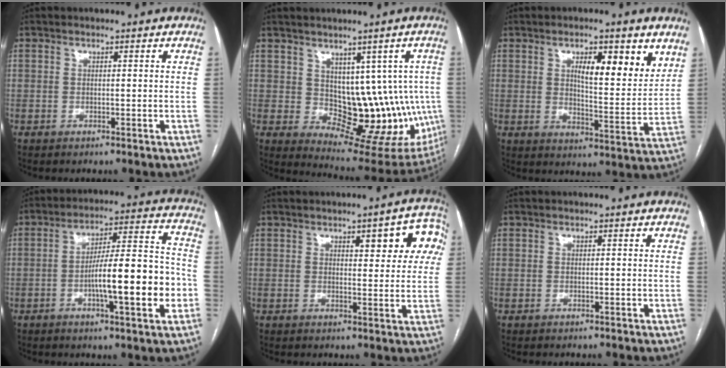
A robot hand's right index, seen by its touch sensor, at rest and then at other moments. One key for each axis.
{"total": 12.8, "fx": 0.7, "fy": 8.1, "fz": 9.9, "tx": -0.098, "ty": 0.015, "tz": 0.033}
{"total": 10.4, "fx": 5.1, "fy": 2.6, "fz": 8.7, "tx": -0.126, "ty": -0.004, "tz": 0.079}
{"total": 15.3, "fx": -3.8, "fy": 2.1, "fz": 14.7, "tx": -0.229, "ty": 0.016, "tz": -0.057}
{"total": 8.6, "fx": 3.3, "fy": 2.8, "fz": 7.4, "tx": -0.077, "ty": 0.016, "tz": 0.038}
{"total": 0.0}